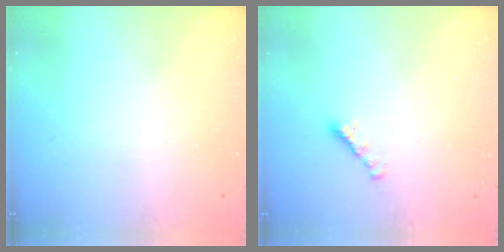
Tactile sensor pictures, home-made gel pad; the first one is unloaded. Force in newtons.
{"total": 2.2, "press": 2.1, "slide": 0.5}